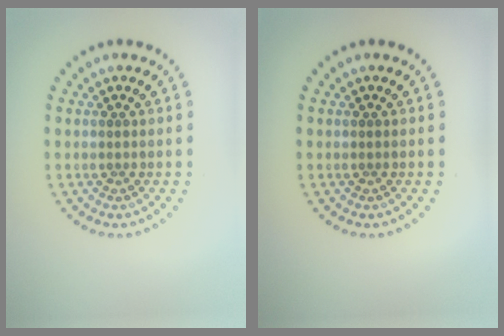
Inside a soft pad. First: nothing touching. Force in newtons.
{"total": 0.0}